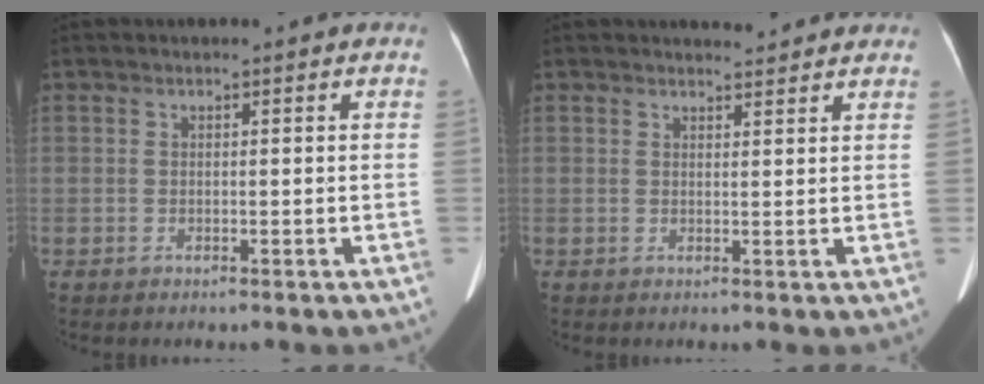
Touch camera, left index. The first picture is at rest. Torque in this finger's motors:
{"motor_torque": [-0.23, -0.09, -0.09, -0.02]}